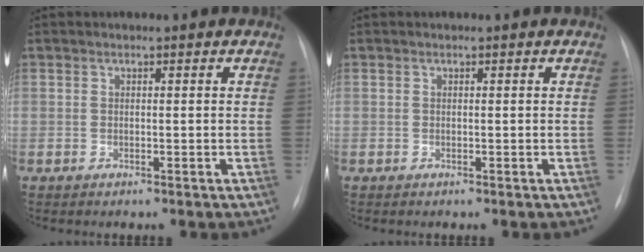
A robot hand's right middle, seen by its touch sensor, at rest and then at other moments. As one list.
[{"total": 0.0}]